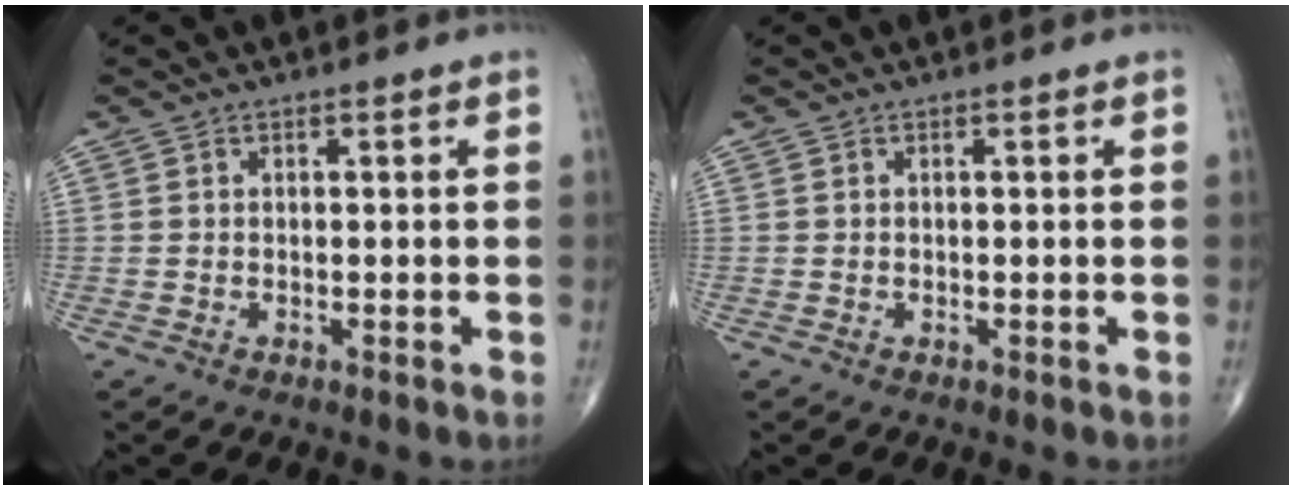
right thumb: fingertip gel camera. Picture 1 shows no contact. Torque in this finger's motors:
{"motor_torque": [-0.16, 0.19, -0.08, 0.02, 0.00]}